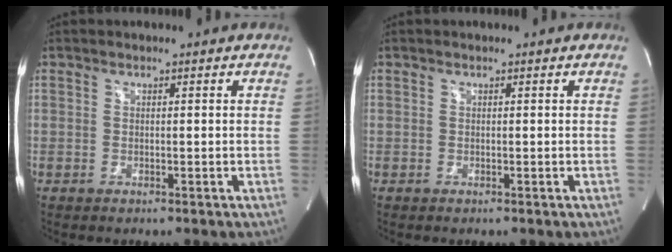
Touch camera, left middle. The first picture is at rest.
{"total": 0.0}